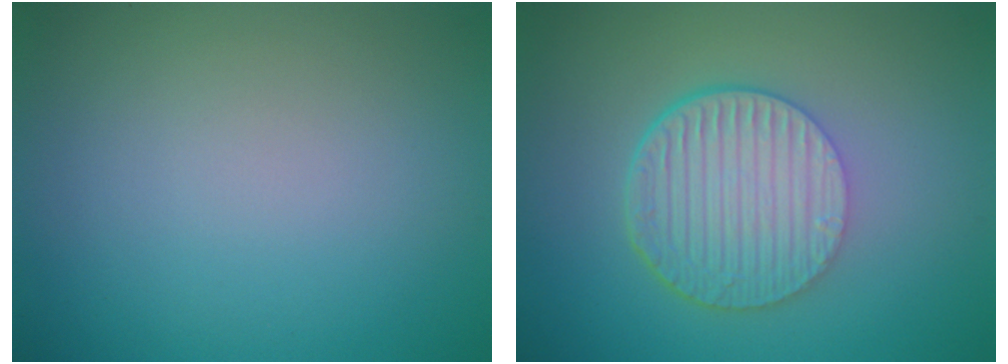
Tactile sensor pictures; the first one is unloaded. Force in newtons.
{"total": 6.4, "press": 4.3, "slide": 4.7}